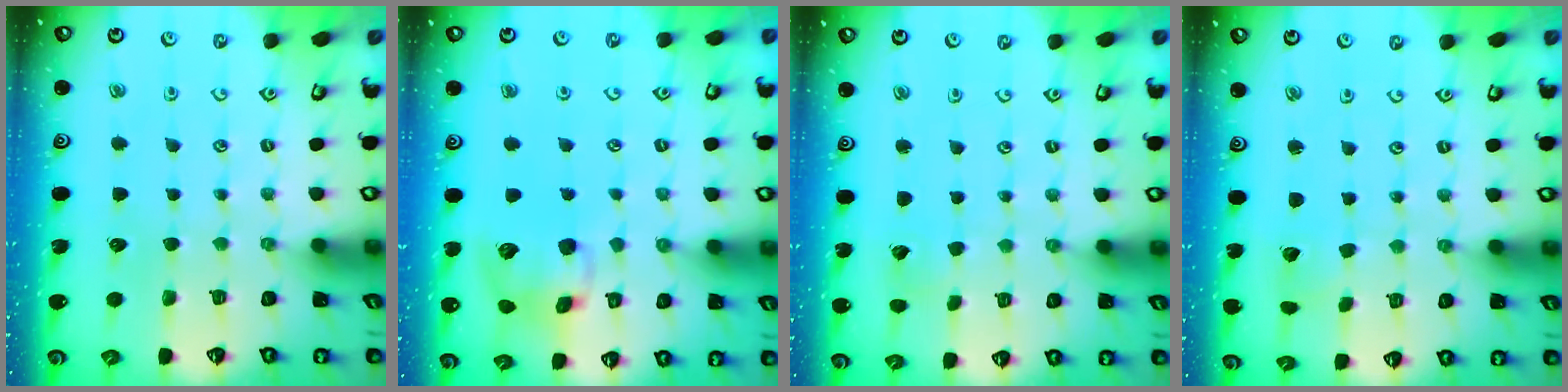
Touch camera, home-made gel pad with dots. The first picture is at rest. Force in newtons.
{"total": 11.4, "press": 11.2, "slide": 2.1}
{"total": 2.8, "press": 2.8, "slide": 0.2}
{"total": 2.6, "press": 2.6, "slide": 0.1}